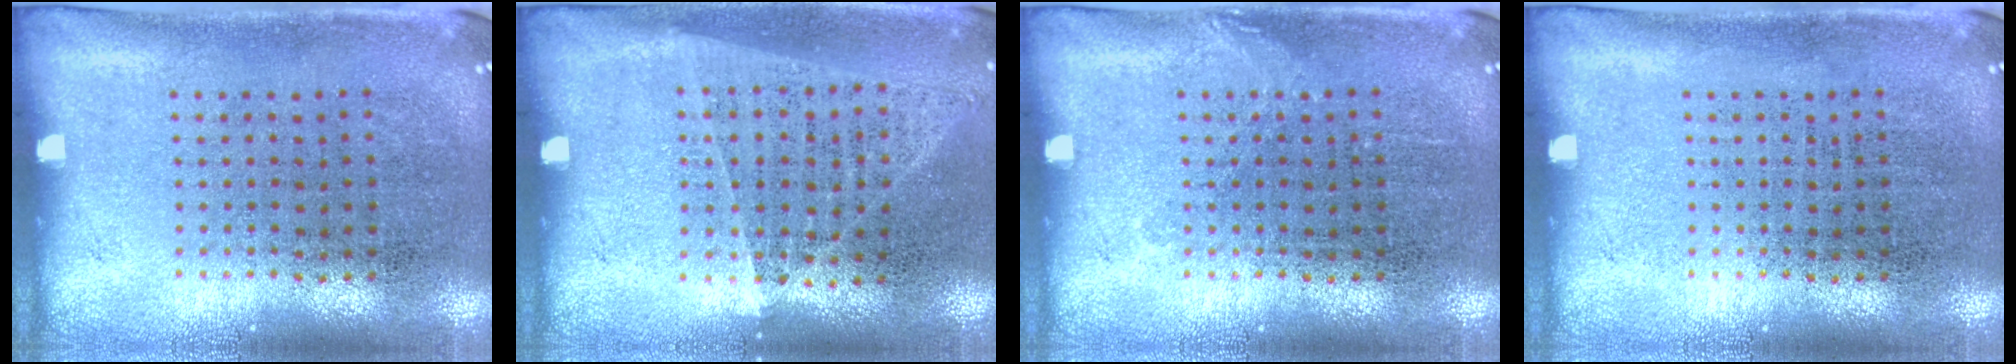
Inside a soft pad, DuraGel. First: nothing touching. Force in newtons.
{"total": 1.0, "press": 0.9, "slide": 0.4}
{"total": 0.6, "press": 0.6, "slide": 0.1}
{"total": 0.0}